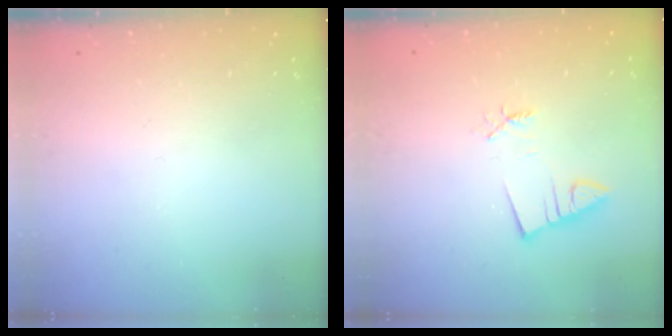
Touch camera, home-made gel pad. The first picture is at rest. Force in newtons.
{"total": 2.4, "press": 2.4, "slide": 0.3}